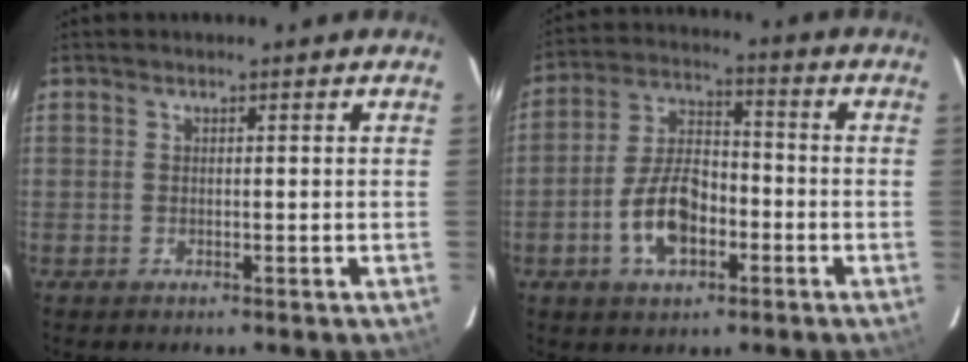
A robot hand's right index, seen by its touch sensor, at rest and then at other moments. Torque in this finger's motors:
{"motor_torque": [1.56, -0.40, 0.67, 0.06]}